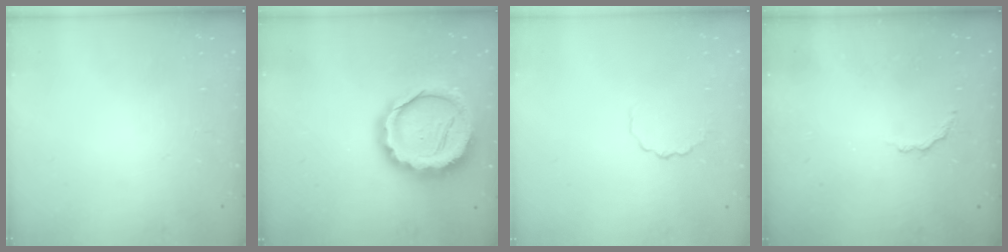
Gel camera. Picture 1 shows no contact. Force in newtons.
{"total": 18.3, "press": 18.0, "slide": 3.6}
{"total": 2.8, "press": 2.6, "slide": 1.1}
{"total": 2.9, "press": 2.7, "slide": 0.9}